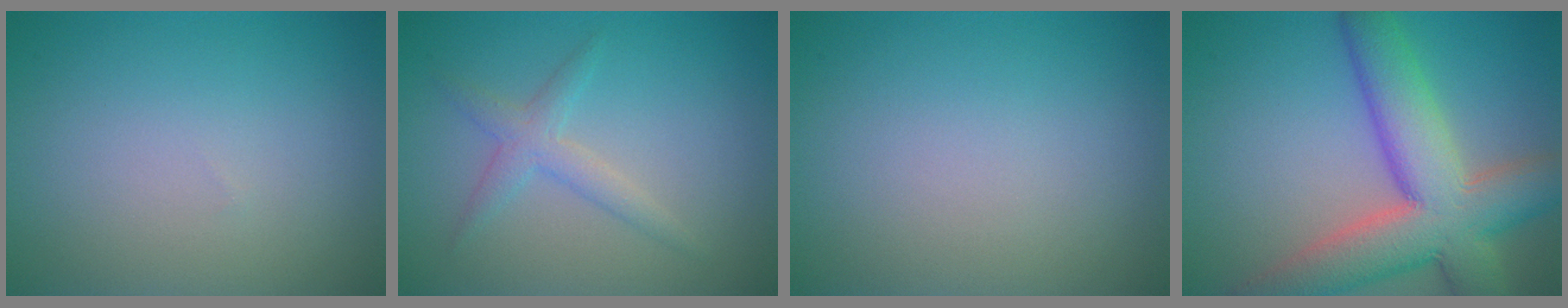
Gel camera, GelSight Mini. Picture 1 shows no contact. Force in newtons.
{"total": 2.1, "press": 2.1, "slide": 0.1}
{"total": 0.0}
{"total": 10.2, "press": 10.1, "slide": 0.8}